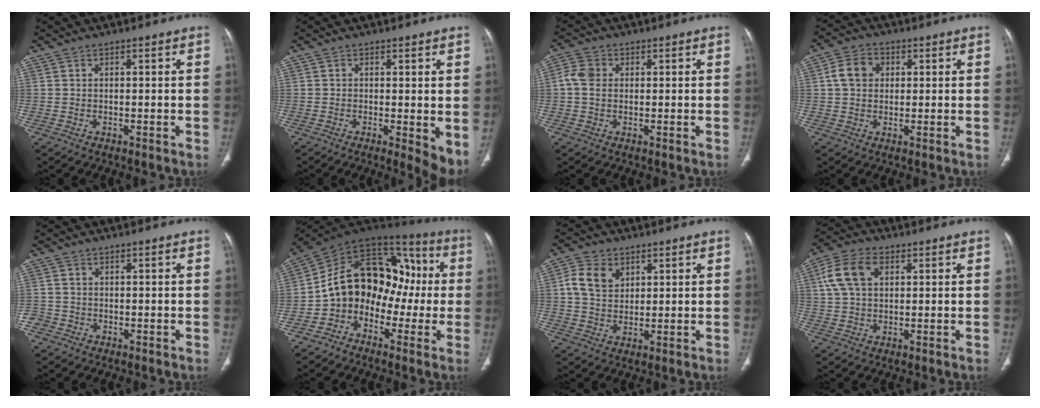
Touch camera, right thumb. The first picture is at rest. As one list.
[{"total": 5.1, "force": [-0.5, 1.6, 4.9], "torque": [-0.065, -0.015, -0.010]}, {"total": 4.2, "force": [0.3, 3.4, 2.5], "torque": [-0.052, 0.010, -0.001]}, {"total": 6.0, "force": [1.2, 4.8, 3.4], "torque": [-0.053, 0.008, 0.016]}, {"total": 2.2, "force": [-1.0, 2.0, 0.2], "torque": [0.003, 0.011, -0.024]}, {"total": 18.0, "force": [-2.4, 13.2, 11.9], "torque": [-0.132, 0.082, -0.050]}, {"total": 7.0, "force": [2.5, 5.2, 4.0], "torque": [-0.060, -0.004, 0.046]}, {"total": 8.7, "force": [2.6, 5.6, 6.1], "torque": [-0.123, 0.015, 0.046]}]